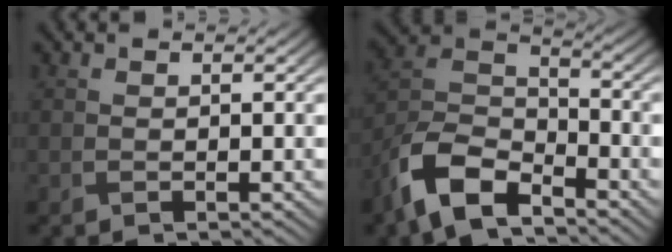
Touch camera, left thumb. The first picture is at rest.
{"total": 11.0, "force": [-7.5, 4.8, 6.4], "torque": [-0.141, -0.009, -0.163]}